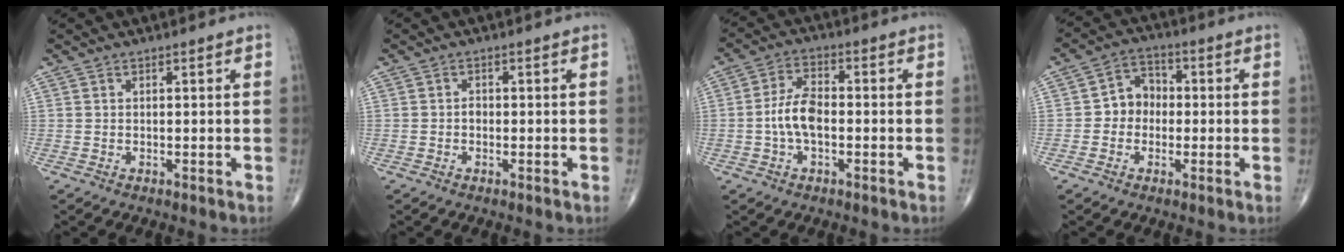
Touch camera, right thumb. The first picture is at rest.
{"total": 0.9, "force": [-0.2, 0.7, 0.6], "torque": [-0.005, 0.003, -0.008]}
{"total": 6.9, "force": [-1.1, 3.5, 5.8], "torque": [-0.116, 0.020, -0.027]}
{"total": 6.2, "force": [-0.6, 5.3, 3.2], "torque": [-0.025, 0.025, -0.025]}